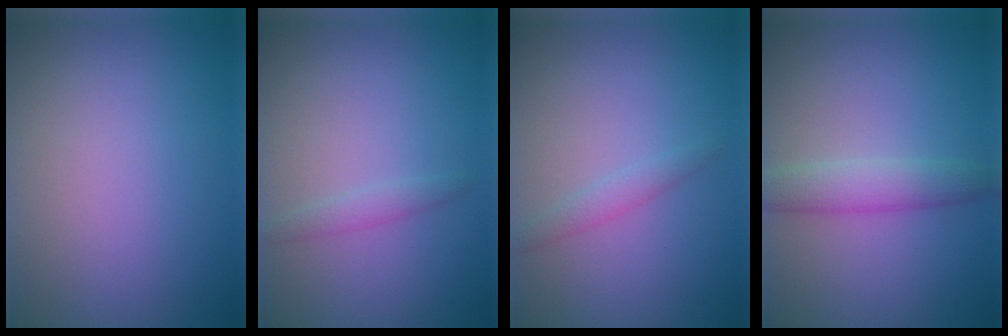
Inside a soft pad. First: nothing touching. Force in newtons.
{"total": 1.2, "press": 1.2, "slide": 0.0}
{"total": 1.2, "press": 1.2, "slide": 0.1}
{"total": 3.0, "press": 3.0, "slide": 0.1}